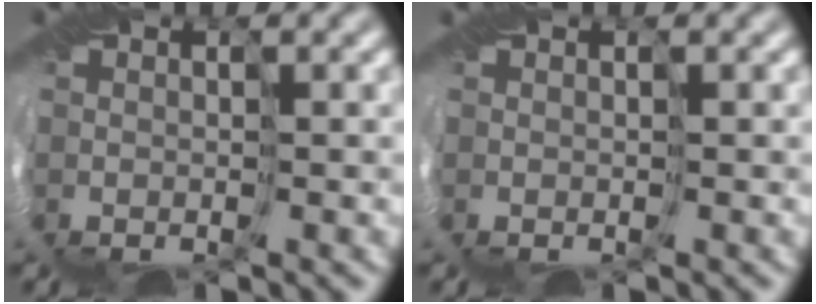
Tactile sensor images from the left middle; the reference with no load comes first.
{"total": 0.0}